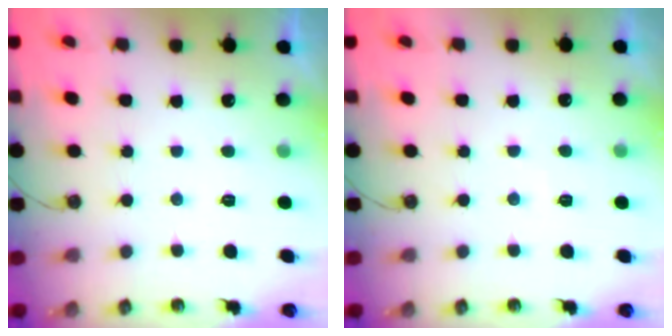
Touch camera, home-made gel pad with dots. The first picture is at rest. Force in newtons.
{"total": 2.4, "press": 2.4, "slide": 0.4}